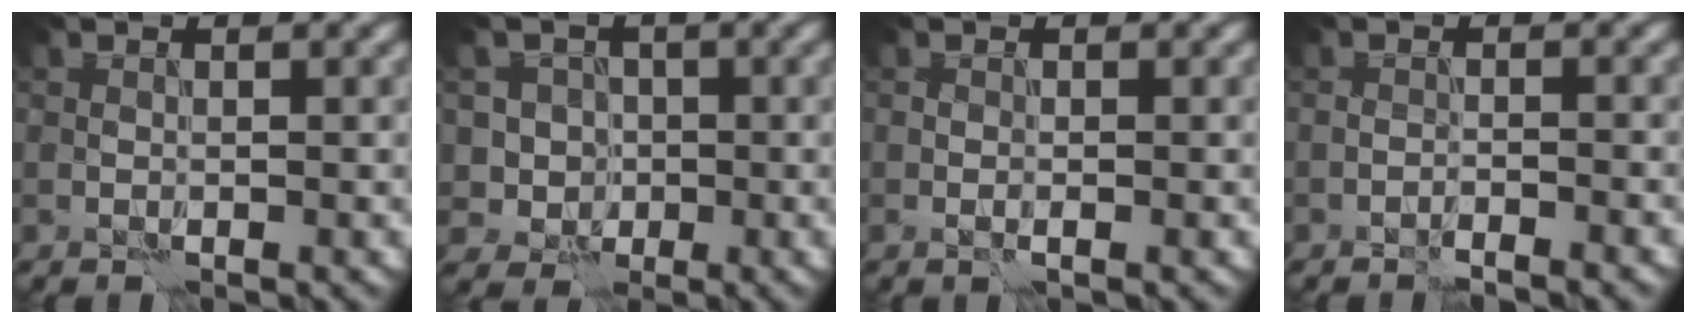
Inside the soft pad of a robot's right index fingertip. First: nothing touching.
{"total": 2.8, "force": [-0.2, 2.8, 0.2], "torque": [0.018, 0.008, -0.016]}
{"total": 0.6, "force": [-0.3, 0.1, 0.5], "torque": [-0.013, 0.000, -0.006]}
{"total": 1.5, "force": [-1.4, -0.4, 0.1], "torque": [0.003, 0.004, -0.029]}